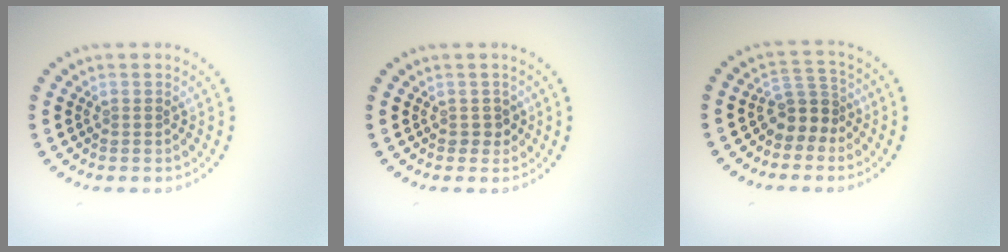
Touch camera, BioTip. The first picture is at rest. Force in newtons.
{"total": 1.2, "press": 1.0, "slide": 0.6}
{"total": 2.9, "press": 2.4, "slide": 1.7}